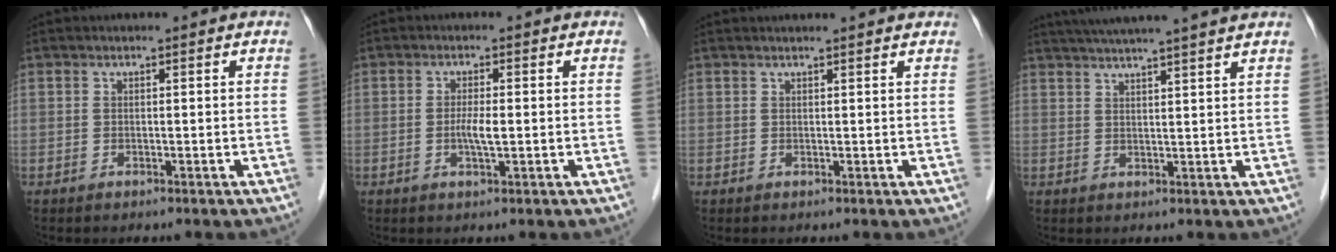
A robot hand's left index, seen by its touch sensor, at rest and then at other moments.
{"total": 2.6, "force": [-0.3, 0.3, 2.5], "torque": [-0.051, -0.002, -0.006]}
{"total": 5.6, "force": [5.3, 0.3, 2.0], "torque": [-0.025, 0.026, 0.054]}
{"total": 13.2, "force": [11.5, -0.8, 6.4], "torque": [-0.108, 0.023, 0.154]}